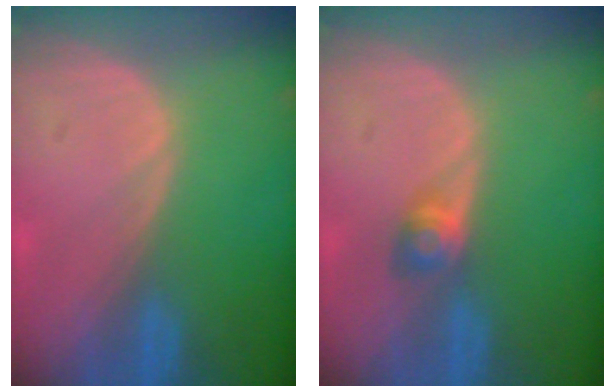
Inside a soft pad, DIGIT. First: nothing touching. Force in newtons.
{"total": 2.8, "press": 2.5, "slide": 1.1}